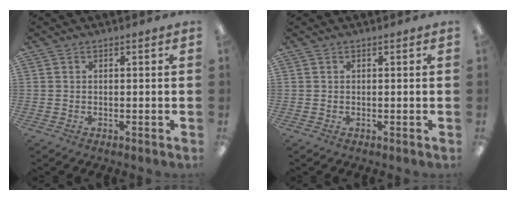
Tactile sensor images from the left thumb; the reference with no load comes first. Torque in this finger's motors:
{"motor_torque": [0.01, 0.00, -0.02, 0.02, 0.00]}